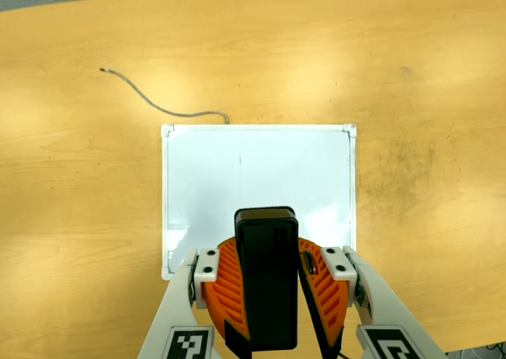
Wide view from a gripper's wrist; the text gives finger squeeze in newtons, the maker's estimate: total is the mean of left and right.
{"total": 8.9, "left": 9.1, "right": 8.7}